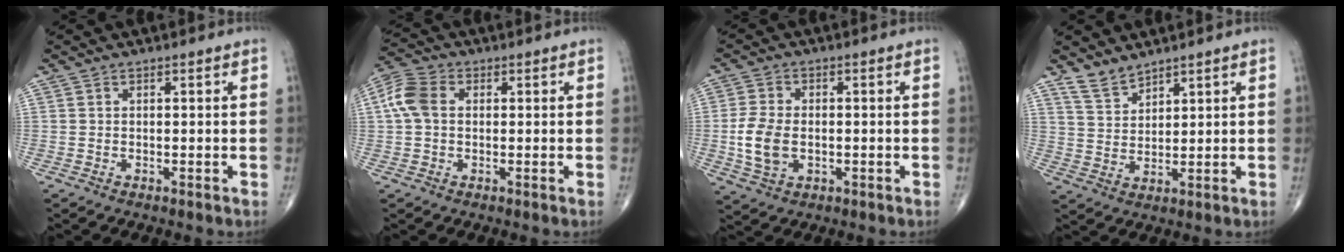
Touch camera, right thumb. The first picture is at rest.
{"total": 6.5, "force": [0.8, 4.6, 4.6], "torque": [-0.103, 0.022, 0.009]}
{"total": 7.8, "force": [-1.0, 4.9, 5.9], "torque": [-0.117, 0.001, -0.016]}
{"total": 4.4, "force": [3.9, 1.6, 1.1], "torque": [-0.013, -0.026, 0.086]}